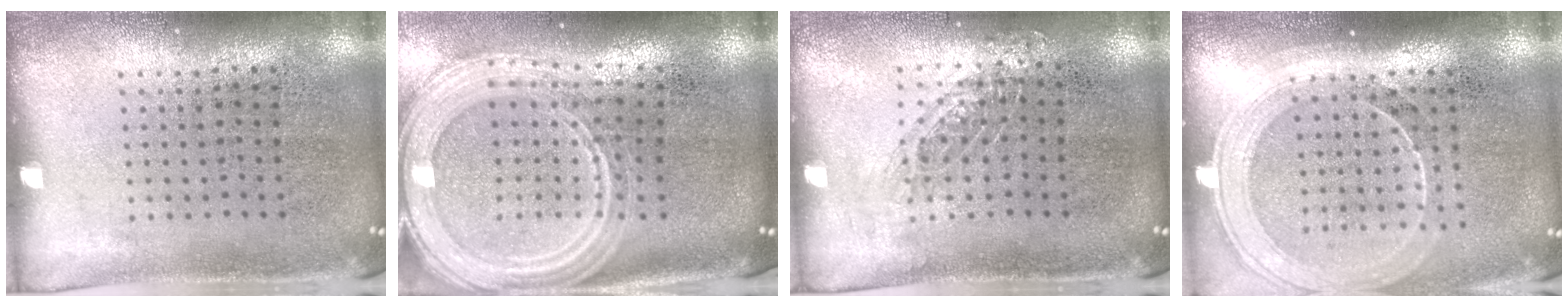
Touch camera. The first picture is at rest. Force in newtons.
{"total": 3.1, "press": 2.6, "slide": 1.8}
{"total": 0.9, "press": 0.8, "slide": 0.2}
{"total": 1.8, "press": 1.7, "slide": 0.8}